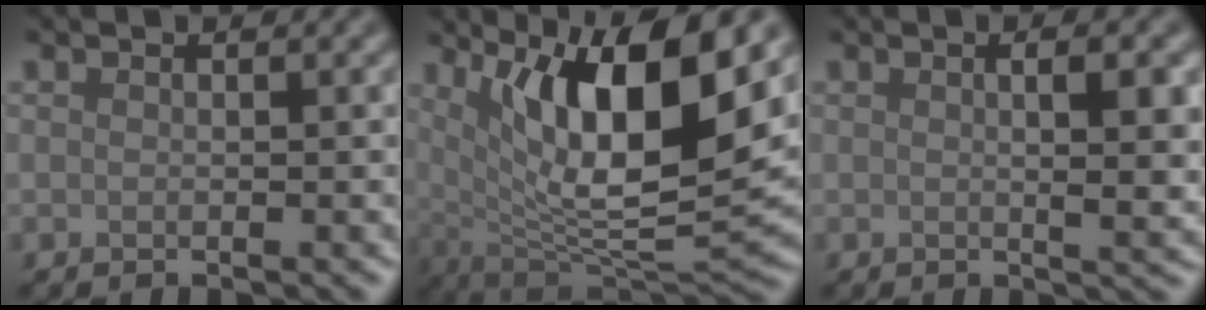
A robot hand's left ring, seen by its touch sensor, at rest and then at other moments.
{"total": 11.9, "force": [4.6, 3.2, 10.5], "torque": [-0.161, -0.009, 0.087]}
{"total": 4.0, "force": [0.5, 0.8, 3.9], "torque": [-0.057, 0.001, 0.008]}